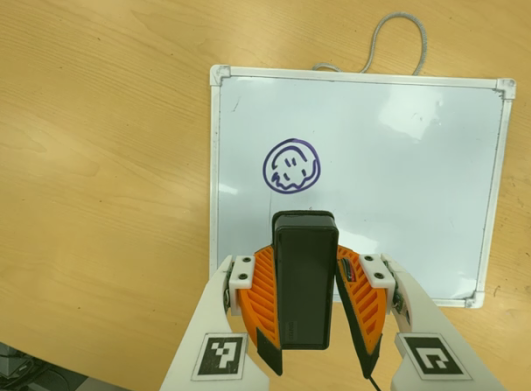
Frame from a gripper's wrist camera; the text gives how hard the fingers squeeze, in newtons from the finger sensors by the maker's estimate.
{"total": 5.7, "left": 4.7, "right": 6.6}